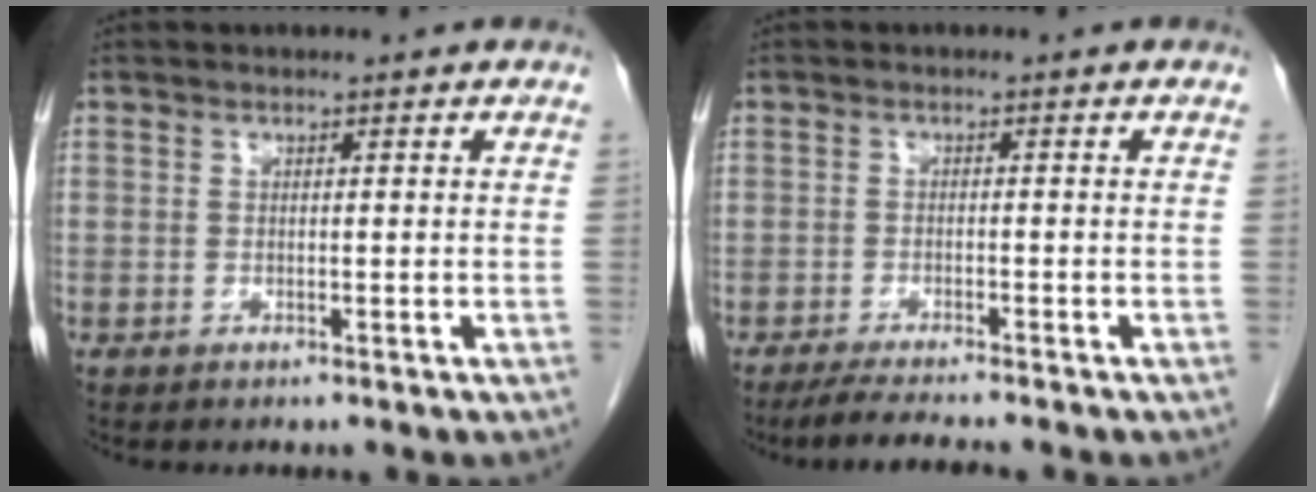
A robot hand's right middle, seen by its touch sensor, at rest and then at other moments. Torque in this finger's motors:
{"motor_torque": [0.46, -0.26, 0.20, 0.03]}